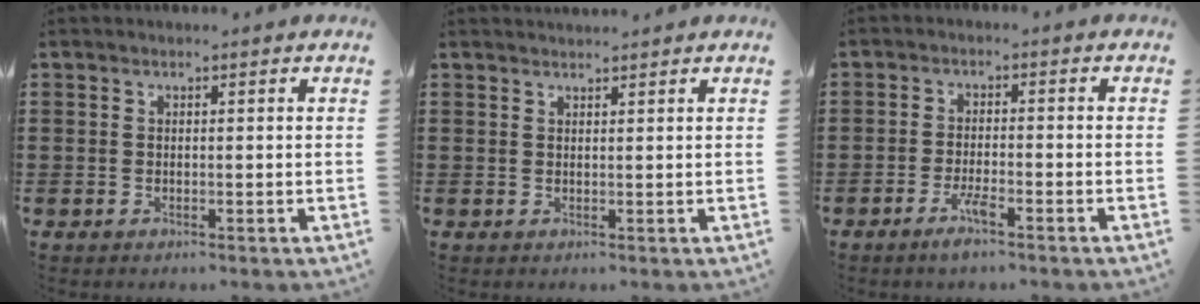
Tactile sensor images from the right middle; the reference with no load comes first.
{"total": 1.3, "force": [1.3, 0.2, 0.1], "torque": [0.004, -0.003, 0.023]}
{"total": 3.2, "force": [-2.1, 0.5, 2.5], "torque": [-0.056, -0.002, -0.041]}